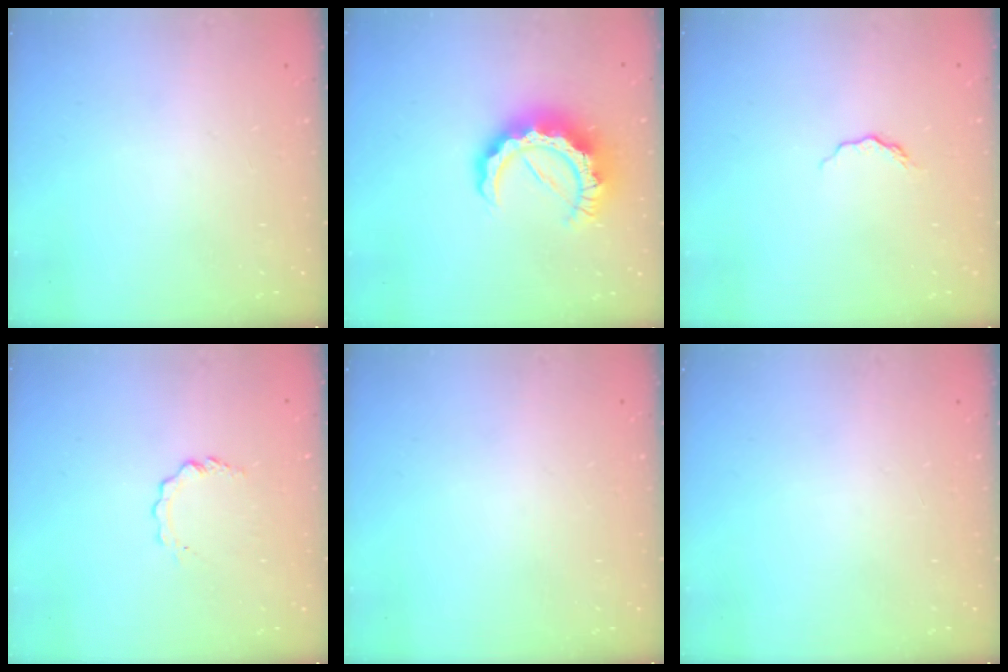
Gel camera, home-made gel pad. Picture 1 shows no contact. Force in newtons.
{"total": 13.4, "press": 13.3, "slide": 1.5}
{"total": 4.4, "press": 4.4, "slide": 0.4}
{"total": 3.3, "press": 3.3, "slide": 0.3}
{"total": 0.0}
{"total": 0.0}